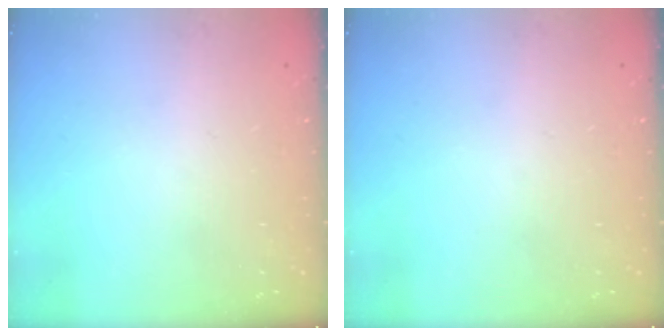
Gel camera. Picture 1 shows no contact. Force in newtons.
{"total": 0.0}